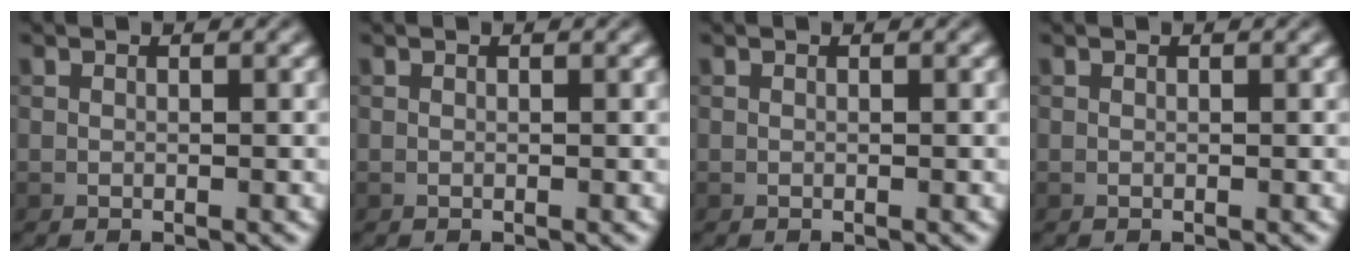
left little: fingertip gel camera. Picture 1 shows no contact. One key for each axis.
{"total": 0.0}
{"total": 0.0}
{"total": 0.0}